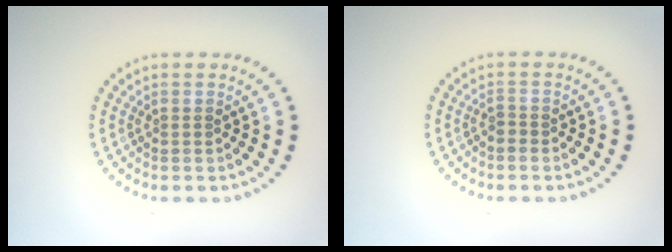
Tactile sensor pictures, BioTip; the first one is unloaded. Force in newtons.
{"total": 0.7, "press": 0.4, "slide": 0.5}